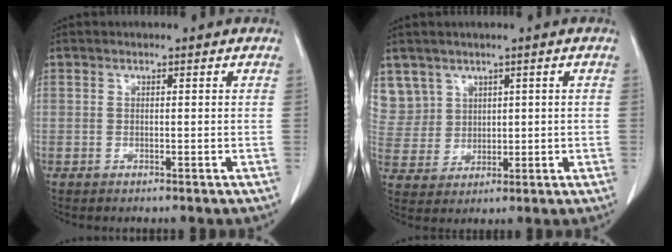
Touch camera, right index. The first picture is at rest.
{"total": 7.5, "force": [4.4, 6.1, 0.0], "torque": [-0.007, 0.015, 0.106]}